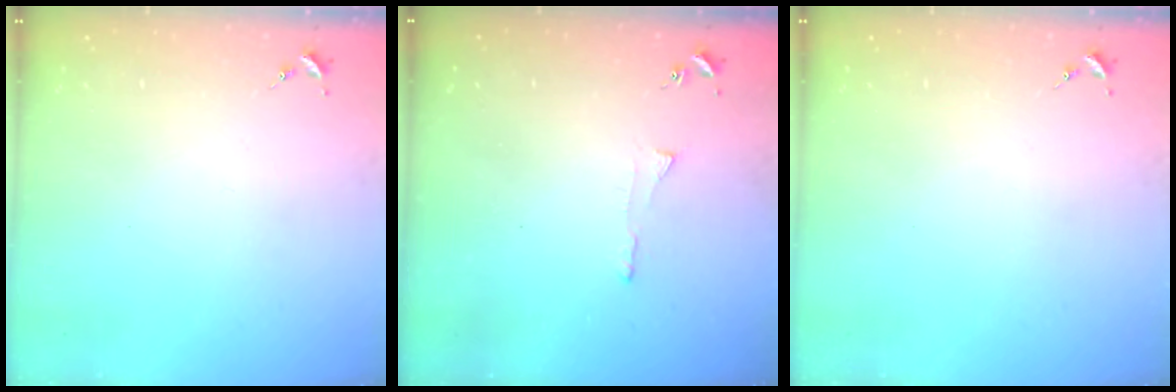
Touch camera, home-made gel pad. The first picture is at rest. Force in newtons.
{"total": 3.0, "press": 2.9, "slide": 0.5}
{"total": 0.0}